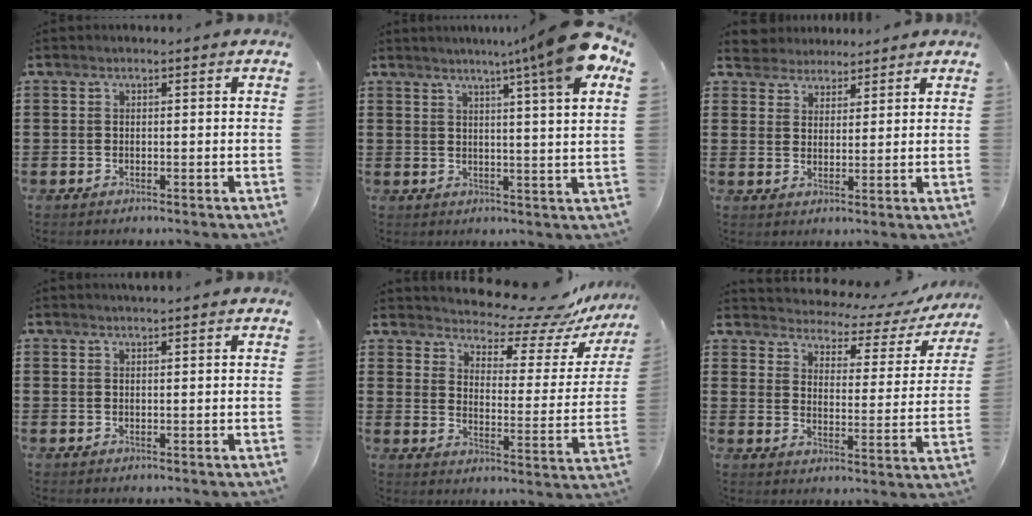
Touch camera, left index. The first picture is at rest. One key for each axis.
{"total": 9.8, "fx": 6.3, "fy": -1.3, "fz": 7.3, "tx": -0.126, "ty": -0.026, "tz": 0.097}
{"total": 3.6, "fx": 3.2, "fy": 1.5, "fz": -0.6, "tx": -0.005, "ty": -0.004, "tz": 0.060}
{"total": 1.0, "fx": 1.0, "fy": -0.1, "fz": 0.3, "tx": -0.007, "ty": 0.000, "tz": 0.019}
{"total": 8.5, "fx": 7.9, "fy": 1.7, "fz": 2.6, "tx": -0.059, "ty": -0.063, "tz": 0.132}
{"total": 3.2, "fx": 3.0, "fy": 0.9, "fz": 0.6, "tx": -0.025, "ty": -0.029, "tz": 0.041}